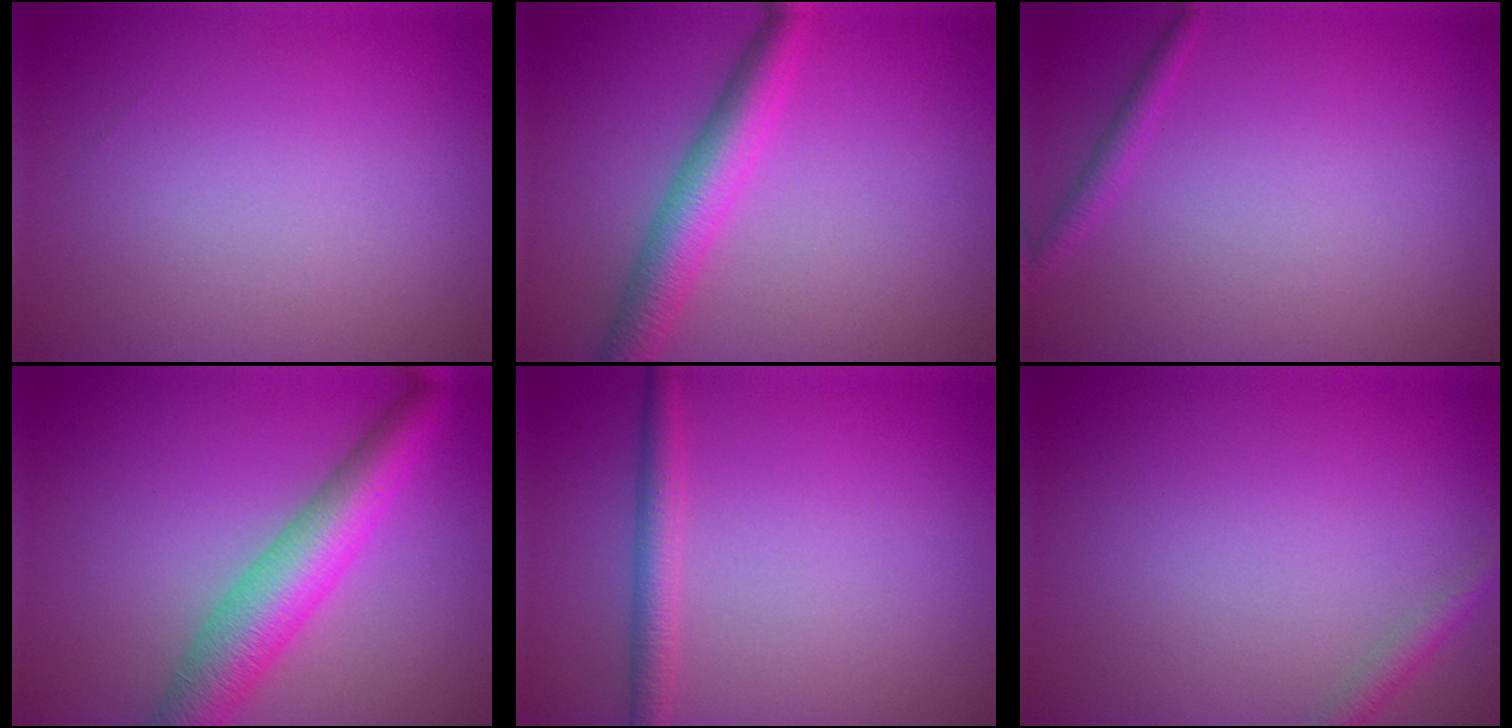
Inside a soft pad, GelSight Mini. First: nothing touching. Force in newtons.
{"total": 4.4, "press": 4.4, "slide": 0.1}
{"total": 1.1, "press": 1.1, "slide": 0.0}
{"total": 6.4, "press": 6.4, "slide": 0.1}
{"total": 2.3, "press": 2.3, "slide": 0.1}
{"total": 1.4, "press": 1.4, "slide": 0.1}